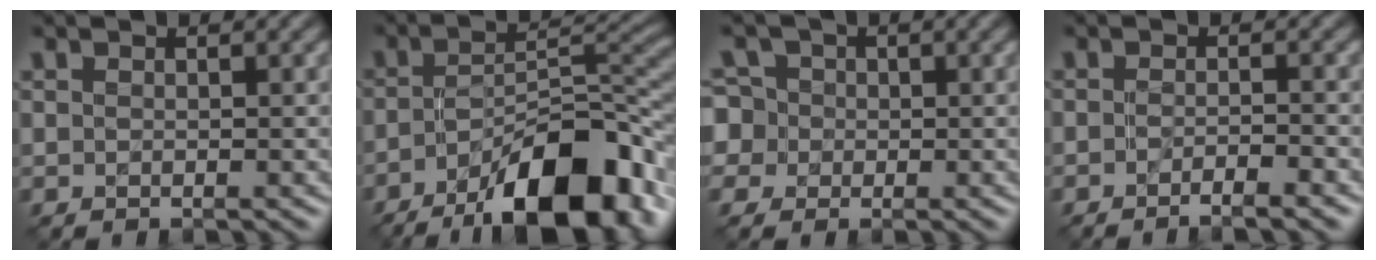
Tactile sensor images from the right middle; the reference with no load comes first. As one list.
[{"total": 12.5, "force": [-7.1, 4.2, 9.4], "torque": [-0.141, -0.002, -0.117]}, {"total": 5.9, "force": [0.7, 5.4, 2.2], "torque": [-0.044, 0.038, -0.020]}, {"total": 2.0, "force": [-1.5, 0.2, 1.3], "torque": [-0.015, -0.002, -0.033]}]